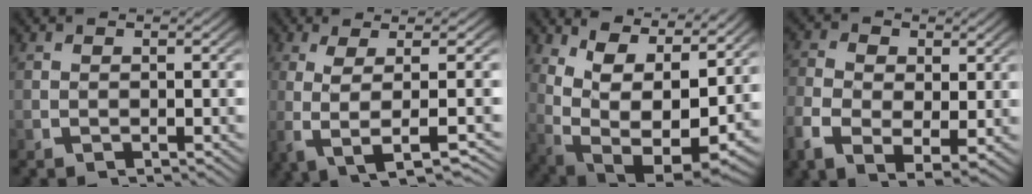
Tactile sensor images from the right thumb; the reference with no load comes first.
{"total": 7.7, "force": [-0.6, 2.4, 7.3], "torque": [-0.152, -0.013, 0.008]}
{"total": 14.0, "force": [0.2, 9.3, 10.5], "torque": [-0.226, -0.069, 0.033]}
{"total": 5.8, "force": [-0.7, 4.0, 4.2], "torque": [-0.097, -0.034, 0.001]}